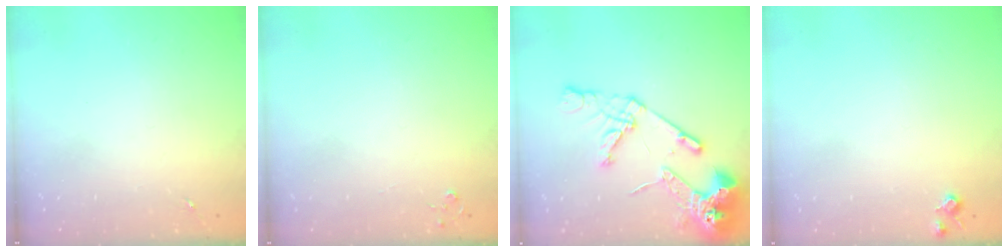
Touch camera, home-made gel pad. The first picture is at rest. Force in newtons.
{"total": 2.8, "press": 2.8, "slide": 0.3}
{"total": 17.1, "press": 17.0, "slide": 2.1}
{"total": 5.7, "press": 5.6, "slide": 0.9}